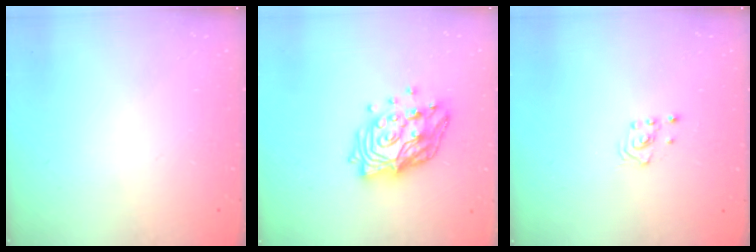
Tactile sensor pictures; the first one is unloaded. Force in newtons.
{"total": 17.3, "press": 16.6, "slide": 4.8}
{"total": 2.0, "press": 2.0, "slide": 0.2}